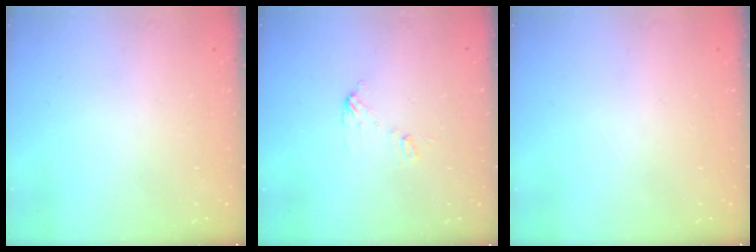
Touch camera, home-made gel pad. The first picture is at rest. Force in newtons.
{"total": 5.7, "press": 5.7, "slide": 0.5}
{"total": 0.0}